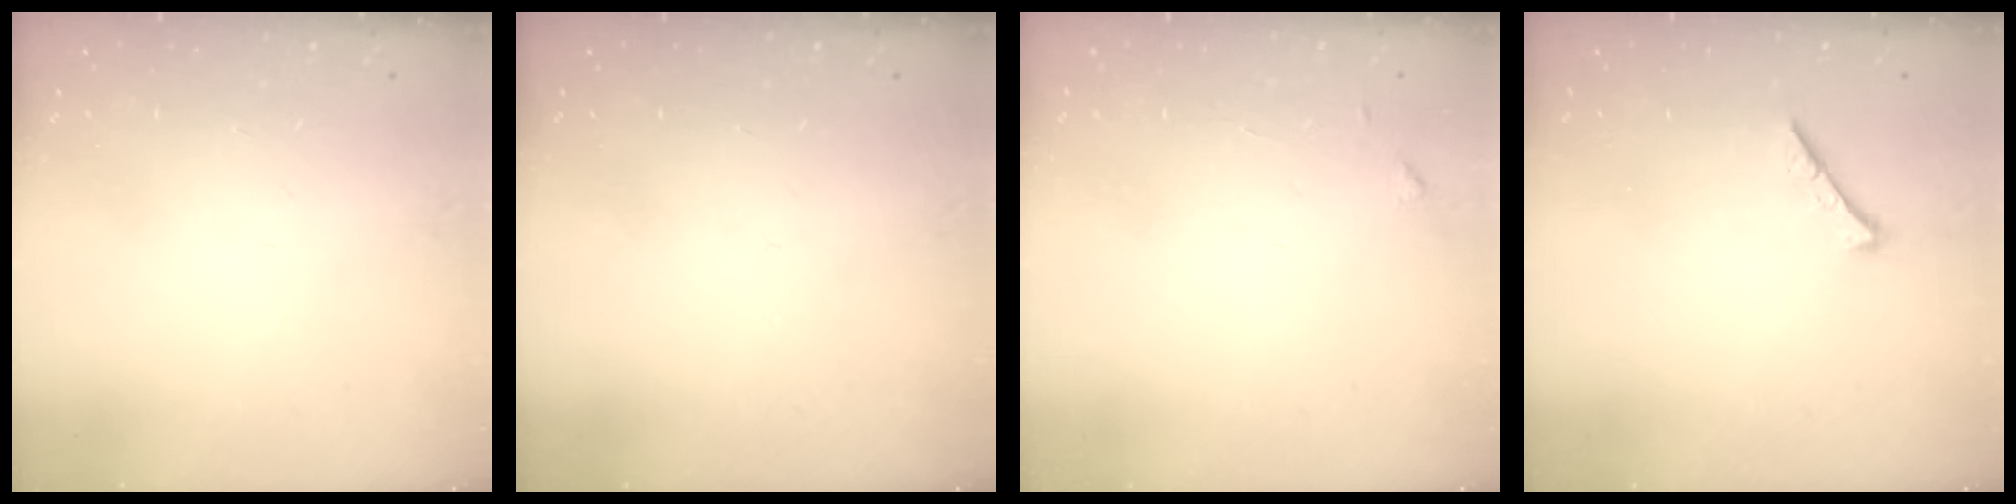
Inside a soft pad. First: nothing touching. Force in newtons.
{"total": 0.0}
{"total": 4.5, "press": 4.4, "slide": 0.5}
{"total": 0.0}